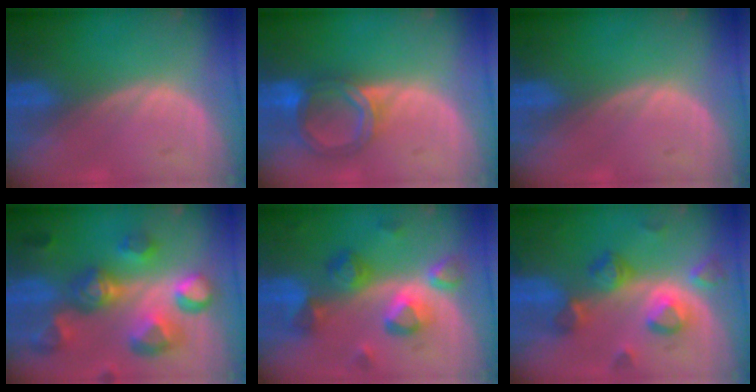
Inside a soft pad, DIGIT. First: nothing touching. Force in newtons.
{"total": 6.4, "press": 5.7, "slide": 2.9}
{"total": 0.0}
{"total": 11.3, "press": 10.0, "slide": 5.2}
{"total": 9.3, "press": 8.2, "slide": 4.3}
{"total": 7.4, "press": 7.3, "slide": 1.2}